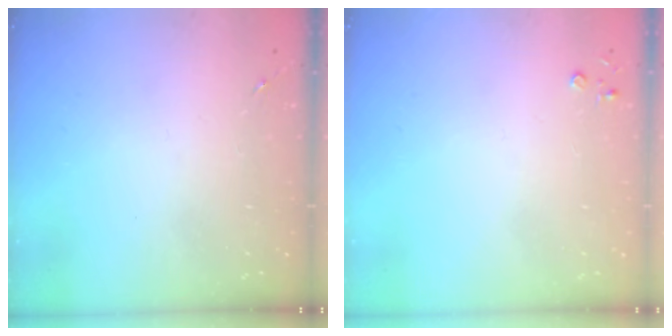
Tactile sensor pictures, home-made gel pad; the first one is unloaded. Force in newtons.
{"total": 2.2, "press": 2.2, "slide": 0.3}